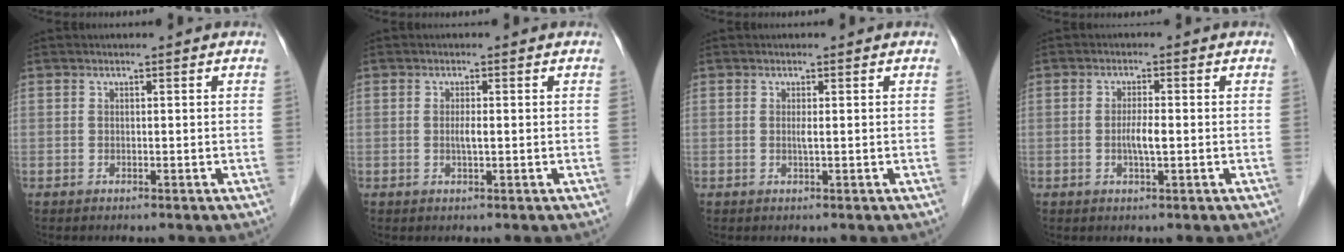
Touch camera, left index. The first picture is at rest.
{"total": 1.5, "force": [-0.1, 0.1, 1.5], "torque": [-0.030, -0.001, -0.003]}
{"total": 0.8, "force": [0.0, -0.1, 0.8], "torque": [-0.018, -0.002, -0.002]}
{"total": 2.8, "force": [-0.4, 0.3, 2.7], "torque": [-0.054, -0.002, -0.009]}